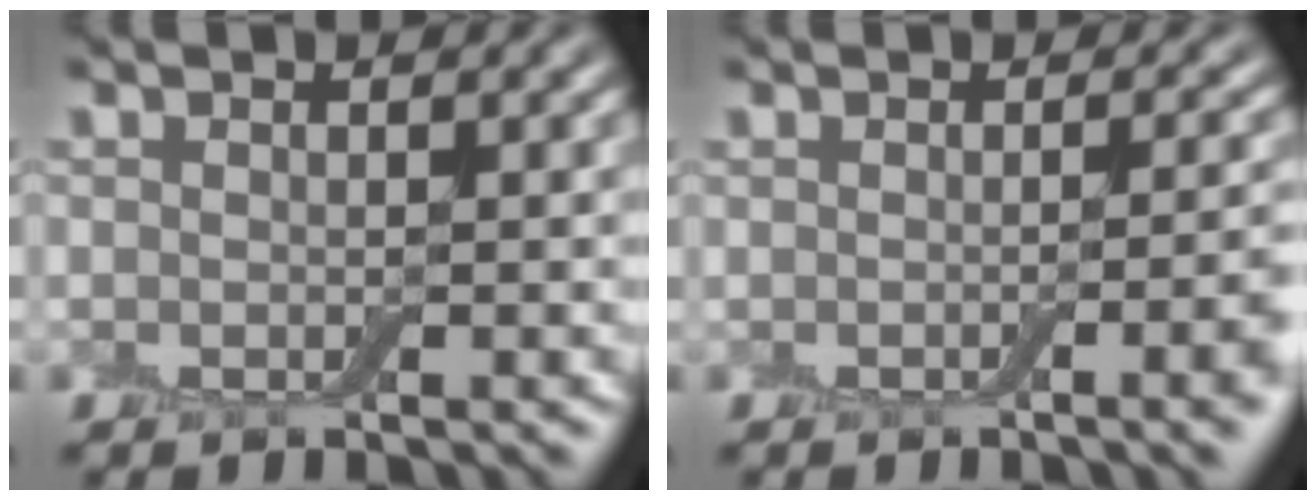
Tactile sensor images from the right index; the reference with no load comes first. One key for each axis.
{"total": 3.3, "fx": -1.2, "fy": 0.8, "fz": 3.0, "tx": -0.031, "ty": -0.005, "tz": -0.018}